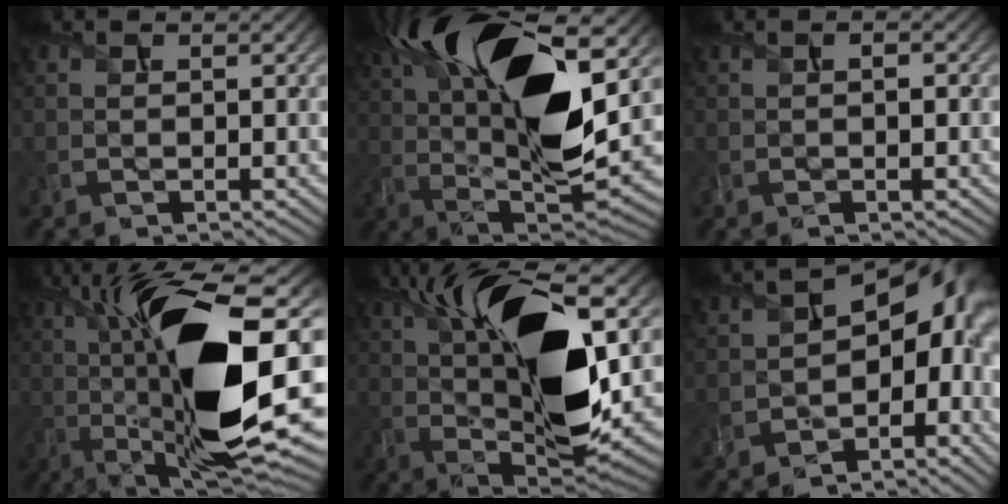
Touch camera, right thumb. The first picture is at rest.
{"total": 19.3, "force": [6.0, 7.5, 16.8], "torque": [-0.300, 0.038, 0.085]}
{"total": 1.5, "force": [-0.4, 0.6, 1.4], "torque": [-0.024, 0.000, -0.007]}
{"total": 20.3, "force": [0.9, 6.9, 19.1], "torque": [-0.332, 0.013, 0.011]}
{"total": 17.6, "force": [4.6, 6.4, 15.7], "torque": [-0.276, 0.015, 0.069]}
{"total": 13.1, "force": [-3.3, 8.7, 9.2], "torque": [-0.124, -0.033, -0.041]}